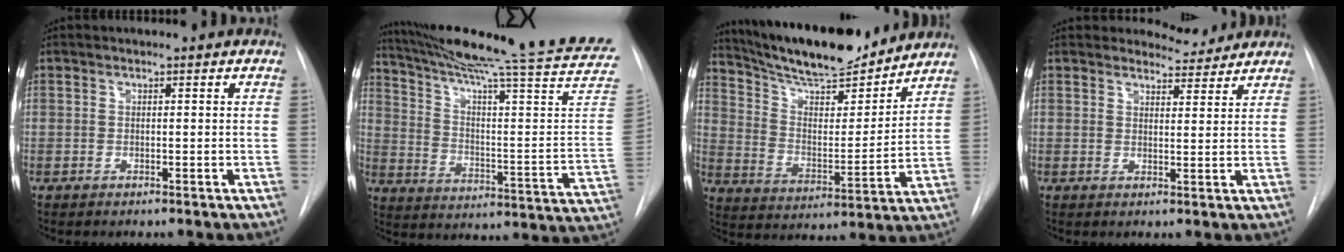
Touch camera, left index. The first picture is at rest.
{"total": 27.4, "force": [22.8, -2.7, 14.9], "torque": [-0.237, -0.116, 0.312]}
{"total": 17.9, "force": [16.0, 3.1, 7.5], "torque": [-0.131, -0.006, 0.260]}
{"total": 3.0, "force": [2.8, 0.7, -0.6], "torque": [0.005, -0.014, 0.036]}